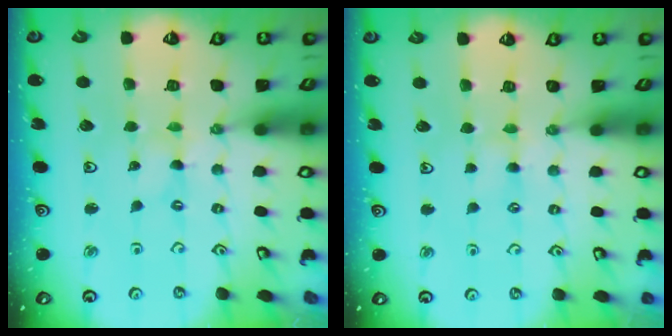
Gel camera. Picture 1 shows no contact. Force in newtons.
{"total": 2.7, "press": 2.7, "slide": 0.4}